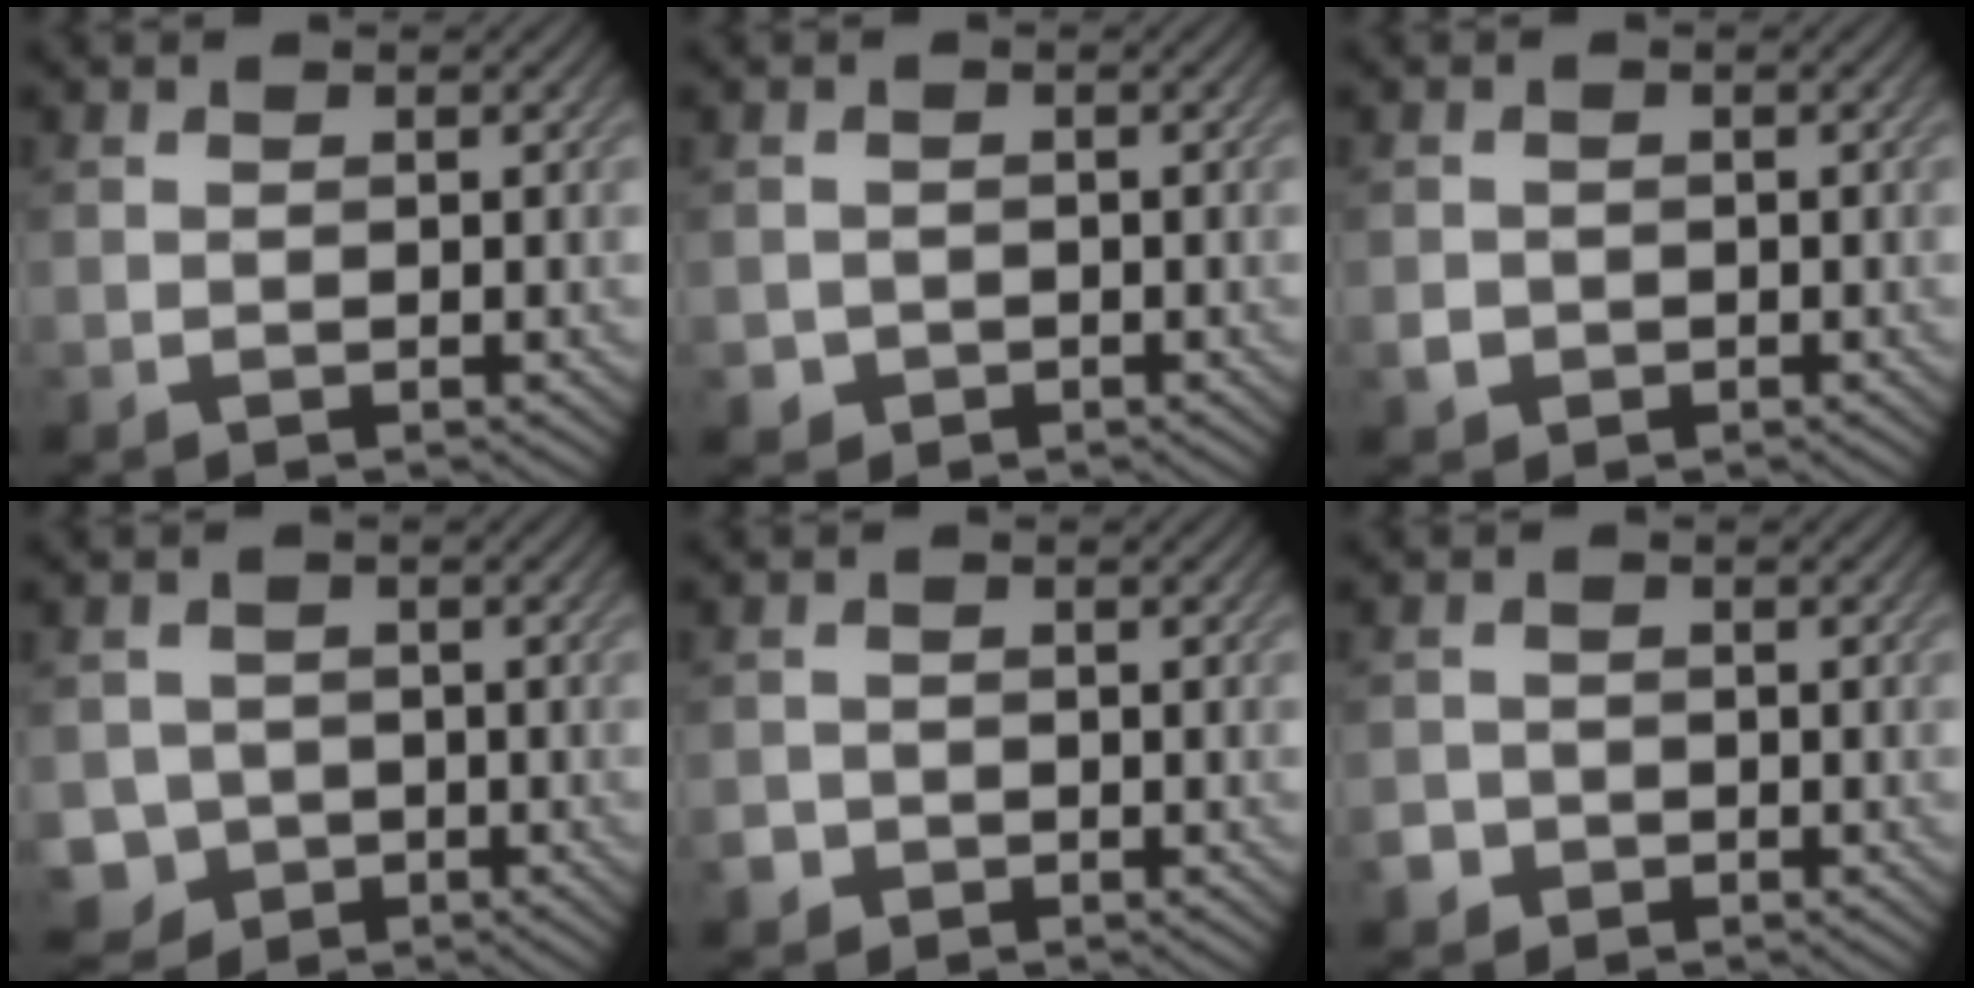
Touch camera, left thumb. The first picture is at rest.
{"total": 1.5, "force": [-0.7, 1.4, 0.2], "torque": [0.002, -0.007, -0.016]}
{"total": 1.5, "force": [-0.5, 1.3, 0.4], "torque": [-0.005, -0.006, -0.014]}
{"total": 4.2, "force": [-1.6, 3.8, 0.9], "torque": [-0.024, -0.007, -0.042]}
{"total": 1.8, "force": [-1.0, 1.4, 0.3], "torque": [-0.002, -0.004, -0.023]}
{"total": 2.1, "force": [-1.2, 1.7, 0.3], "torque": [-0.004, -0.003, -0.027]}